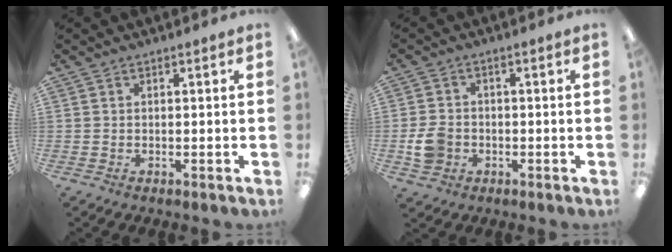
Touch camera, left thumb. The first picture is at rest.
{"total": 5.6, "force": [-1.5, 4.6, 2.7], "torque": [-0.049, 0.004, -0.027]}